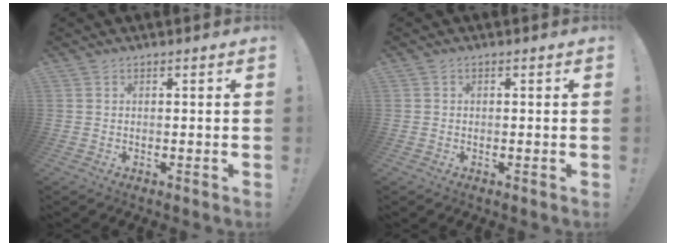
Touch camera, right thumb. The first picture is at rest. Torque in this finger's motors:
{"motor_torque": [-0.29, 0.06, -0.12, 0.14, -0.06]}